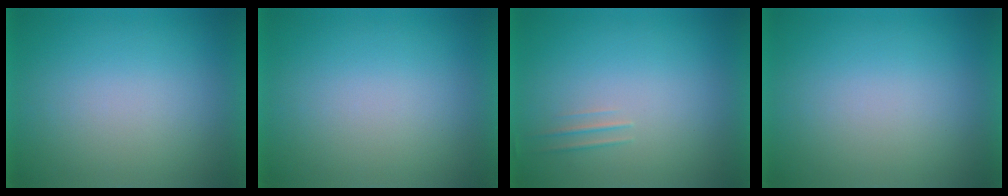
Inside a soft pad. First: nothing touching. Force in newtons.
{"total": 0.0}
{"total": 1.7}
{"total": 0.0}